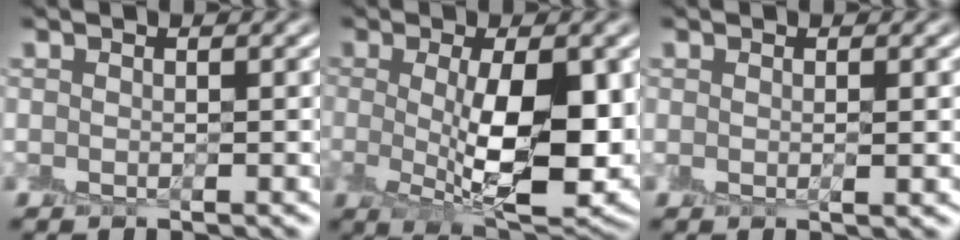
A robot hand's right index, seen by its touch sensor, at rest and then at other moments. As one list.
[{"total": 8.5, "force": [-0.1, 2.8, 8.0], "torque": [-0.124, -0.017, 0.009]}, {"total": 0.9, "force": [0.2, 0.3, 0.9], "torque": [-0.014, 0.000, 0.005]}]